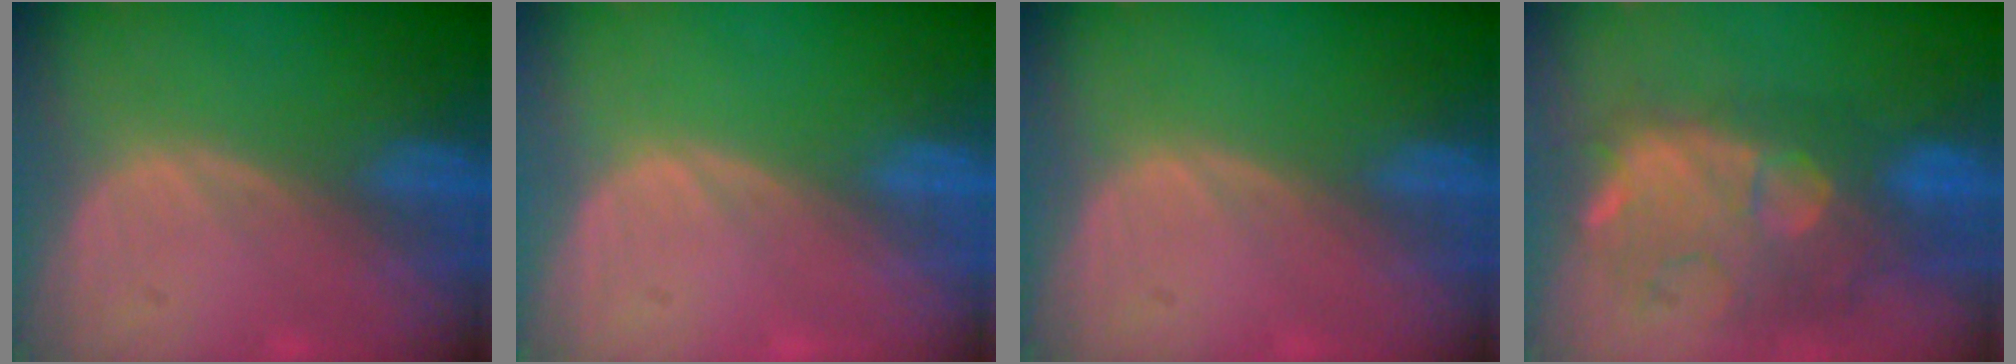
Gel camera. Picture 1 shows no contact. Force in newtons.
{"total": 0.0}
{"total": 0.0}
{"total": 11.3, "press": 10.5, "slide": 4.2}